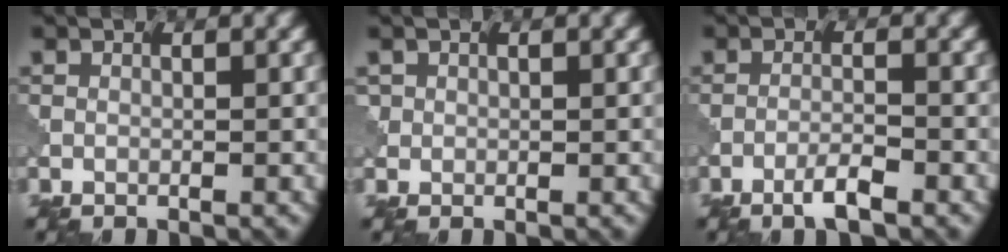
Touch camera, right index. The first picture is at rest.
{"total": 1.1, "force": [0.5, 1.0, 0.1], "torque": [0.001, 0.004, 0.007]}
{"total": 2.2, "force": [-1.7, 0.0, 1.5], "torque": [-0.032, 0.006, -0.031]}